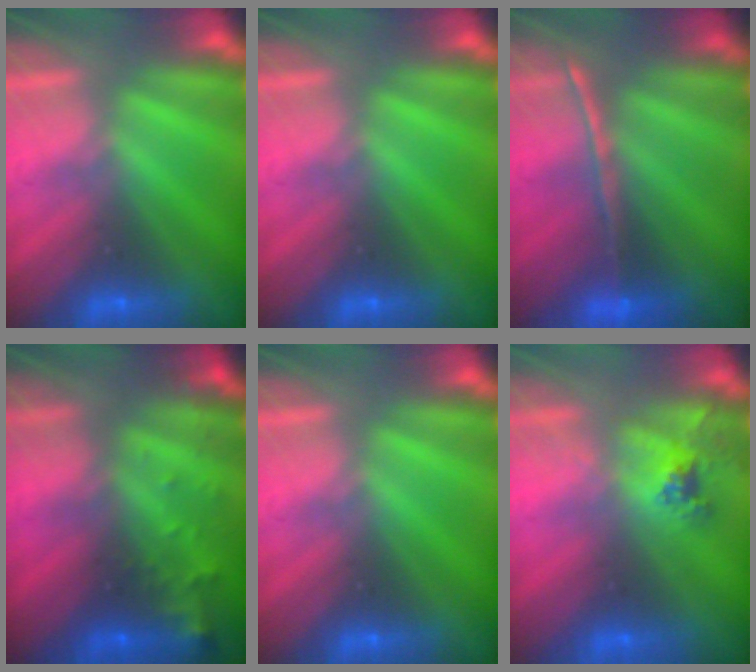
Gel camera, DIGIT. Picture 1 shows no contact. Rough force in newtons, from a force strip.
{"total": 0.0}
{"total": 1.6}
{"total": 6.8}
{"total": 0.0}
{"total": 2.5}